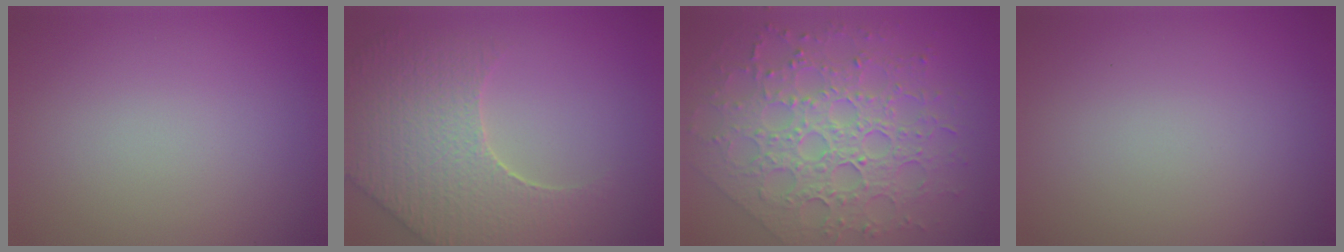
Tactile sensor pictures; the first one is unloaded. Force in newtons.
{"total": 7.2, "press": 5.6, "slide": 4.6}
{"total": 8.8, "press": 6.3, "slide": 6.1}
{"total": 0.0}